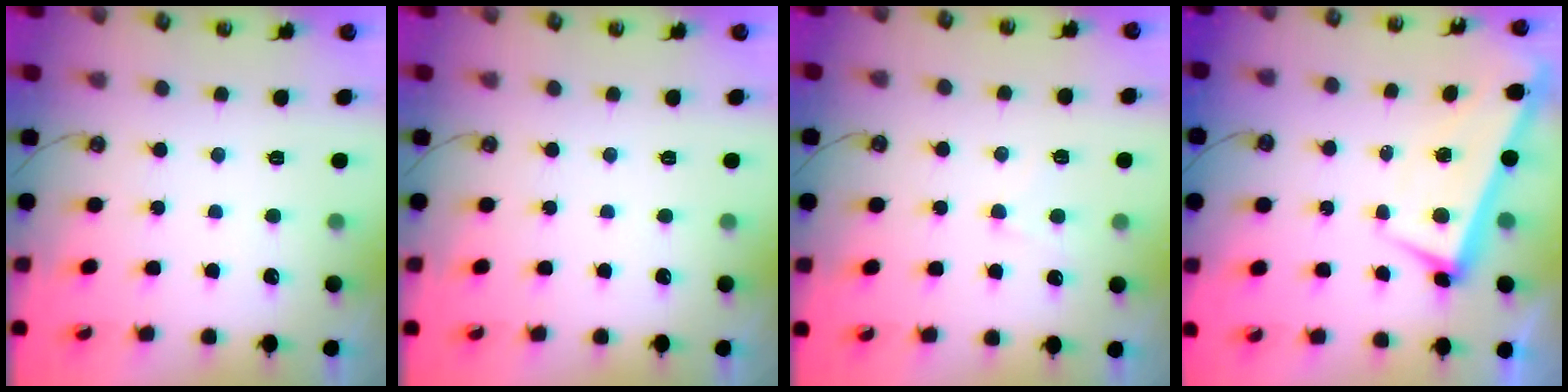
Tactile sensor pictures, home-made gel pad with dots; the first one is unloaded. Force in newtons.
{"total": 0.0}
{"total": 1.2, "press": 1.1, "slide": 0.6}
{"total": 1.5, "press": 0.5, "slide": 1.4}